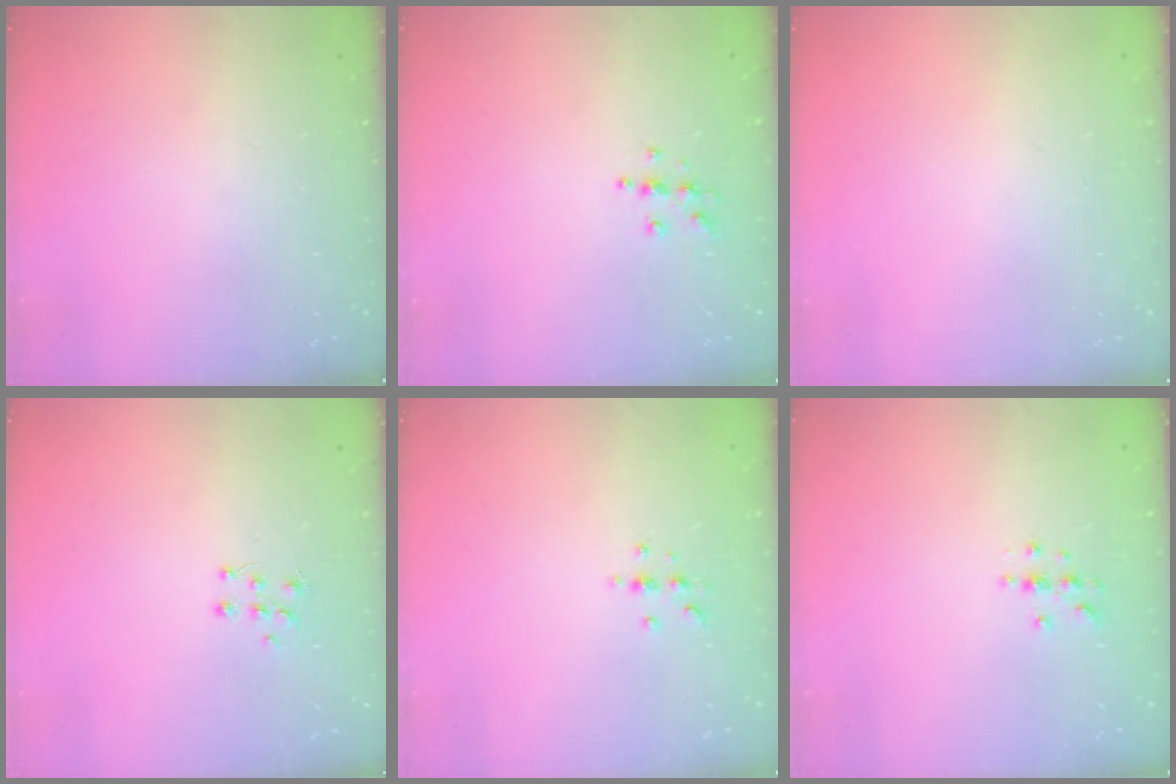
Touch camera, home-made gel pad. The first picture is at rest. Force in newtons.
{"total": 4.4, "press": 4.4, "slide": 0.3}
{"total": 0.0}
{"total": 4.9, "press": 4.9, "slide": 0.4}
{"total": 2.9, "press": 2.9, "slide": 0.4}
{"total": 3.4, "press": 3.4, "slide": 0.4}